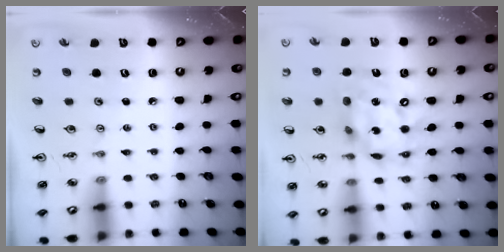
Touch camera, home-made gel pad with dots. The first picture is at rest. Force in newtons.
{"total": 15.5, "press": 15.5, "slide": 1.1}